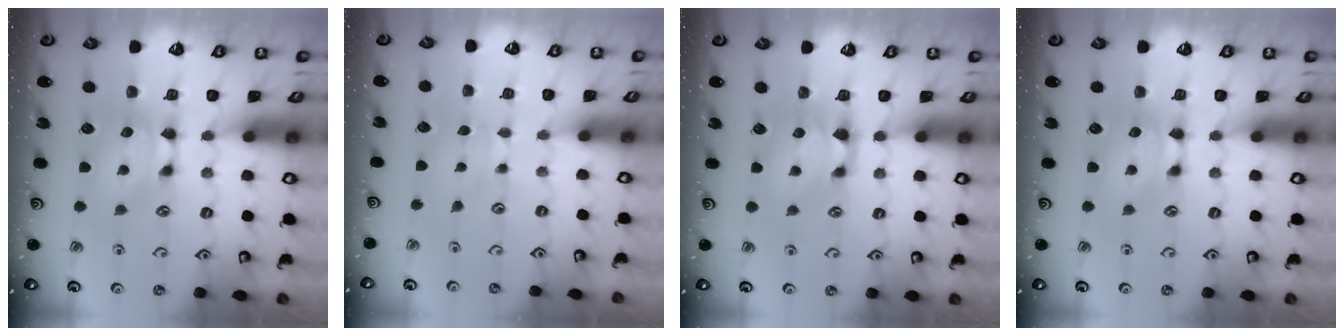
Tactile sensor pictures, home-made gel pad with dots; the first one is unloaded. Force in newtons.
{"total": 2.4, "press": 2.4, "slide": 0.4}
{"total": 0.6, "press": 0.2, "slide": 0.5}
{"total": 0.0}